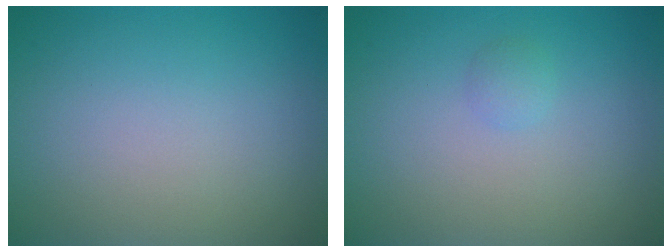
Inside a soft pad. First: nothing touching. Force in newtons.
{"total": 0.8, "press": 0.8, "slide": 0.1}